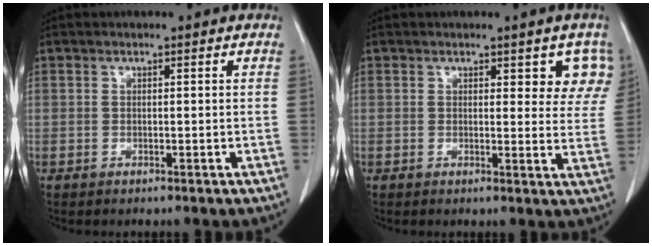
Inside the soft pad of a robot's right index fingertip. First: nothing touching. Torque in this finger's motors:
{"motor_torque": [0.15, 0.10, 0.03, 0.02]}